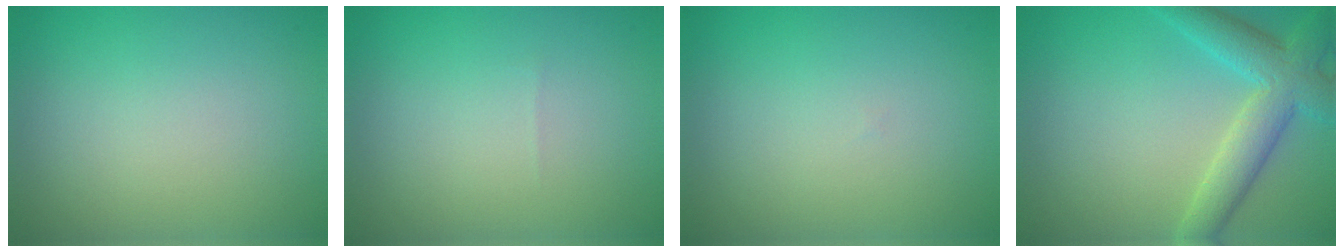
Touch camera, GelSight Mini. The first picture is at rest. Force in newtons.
{"total": 0.0}
{"total": 0.0}
{"total": 5.2, "press": 5.2, "slide": 0.3}